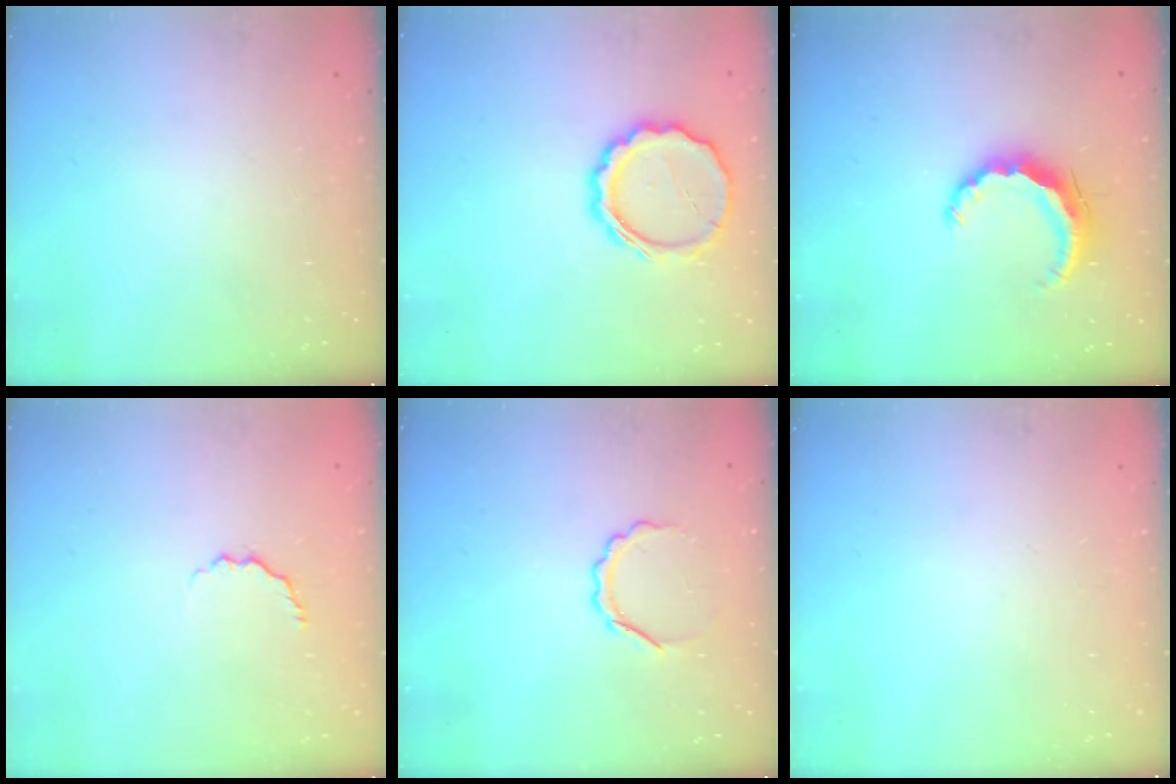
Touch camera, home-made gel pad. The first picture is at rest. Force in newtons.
{"total": 12.2, "press": 11.9, "slide": 2.5}
{"total": 7.9, "press": 7.9, "slide": 0.5}
{"total": 4.4, "press": 4.3, "slide": 1.0}
{"total": 4.5, "press": 4.5, "slide": 0.4}
{"total": 0.0}